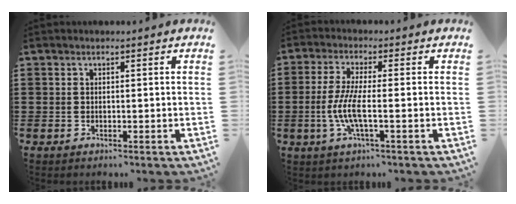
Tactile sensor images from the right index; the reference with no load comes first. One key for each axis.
{"total": 6.2, "fx": -1.5, "fy": 1.1, "fz": 5.9, "tx": -0.137, "ty": -0.012, "tz": -0.038}